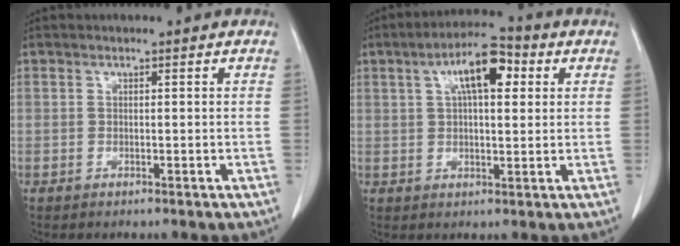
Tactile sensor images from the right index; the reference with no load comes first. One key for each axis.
{"total": 9.0, "fx": 3.2, "fy": 2.9, "fz": 7.9, "tx": -0.139, "ty": 0.026, "tz": 0.051}